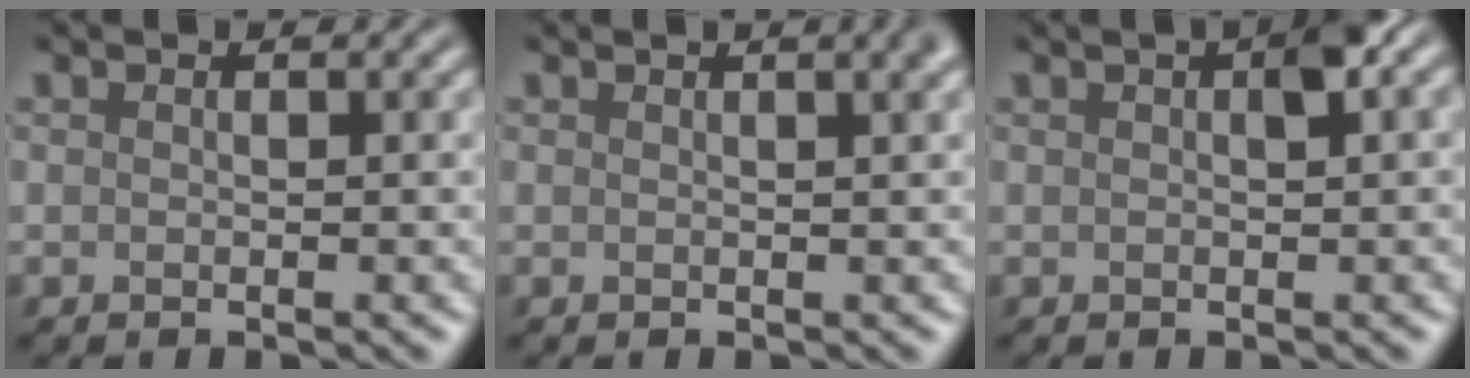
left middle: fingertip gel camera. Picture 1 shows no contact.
{"total": 2.0, "force": [1.0, 0.6, 1.6], "torque": [-0.004, 0.009, 0.006]}
{"total": 1.9, "force": [0.5, 0.5, 1.8], "torque": [-0.025, 0.008, 0.009]}